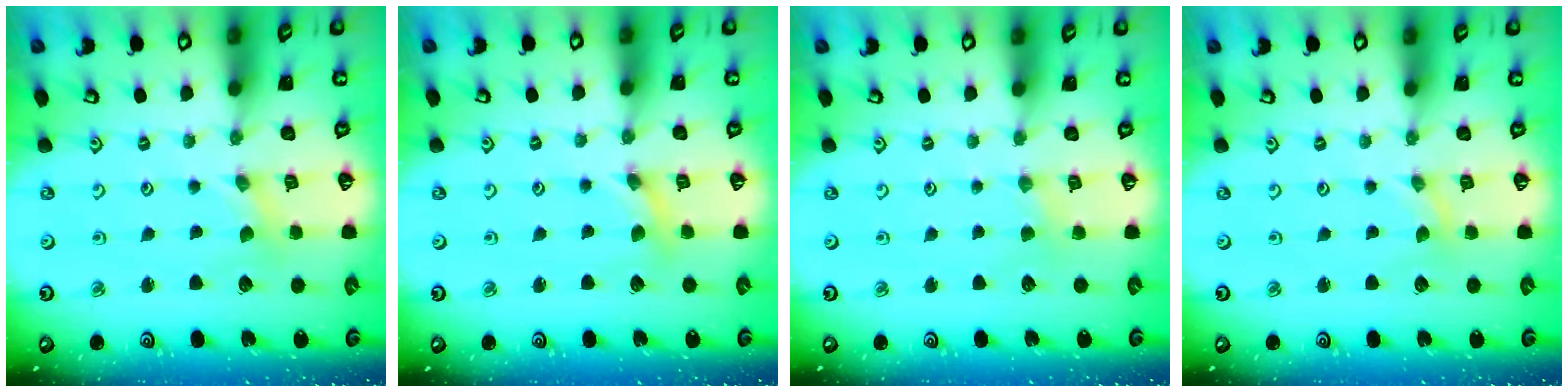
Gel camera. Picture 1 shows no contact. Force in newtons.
{"total": 1.7, "press": 1.7, "slide": 0.2}
{"total": 1.8, "press": 1.7, "slide": 0.2}
{"total": 0.0}